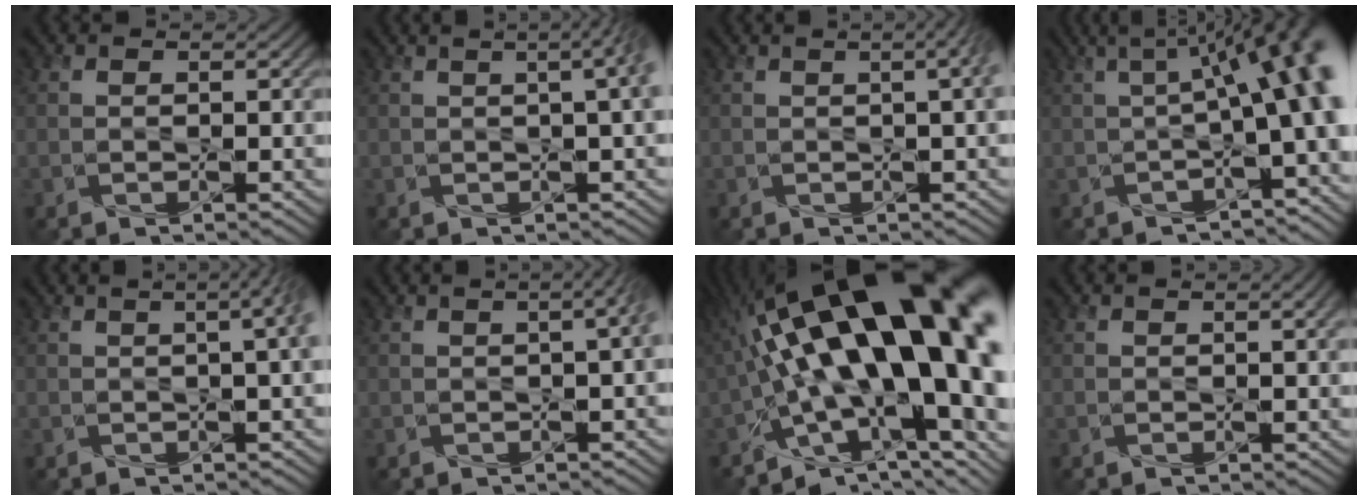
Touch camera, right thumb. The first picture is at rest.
{"total": 5.3, "force": [0.6, 1.3, 5.1], "torque": [-0.049, 0.020, -0.007]}
{"total": 3.8, "force": [0.1, 1.0, 3.6], "torque": [-0.033, 0.013, -0.003]}
{"total": 10.1, "force": [-0.1, 2.4, 9.8], "torque": [-0.138, 0.014, -0.005]}
{"total": 4.8, "force": [0.4, 1.2, 4.6], "torque": [-0.043, 0.019, -0.006]}
{"total": 3.5, "force": [-0.2, 0.9, 3.4], "torque": [-0.037, 0.009, -0.005]}
{"total": 20.9, "force": [1.9, 8.1, 19.2], "torque": [-0.304, -0.022, 0.032]}
{"total": 1.6, "force": [0.4, 0.4, 1.5], "torque": [-0.023, 0.004, 0.010]}